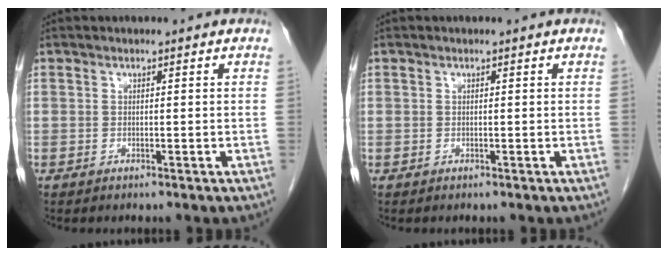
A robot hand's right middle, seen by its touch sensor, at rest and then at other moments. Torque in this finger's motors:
{"motor_torque": [-1.59, 0.40, -0.18, -0.06]}